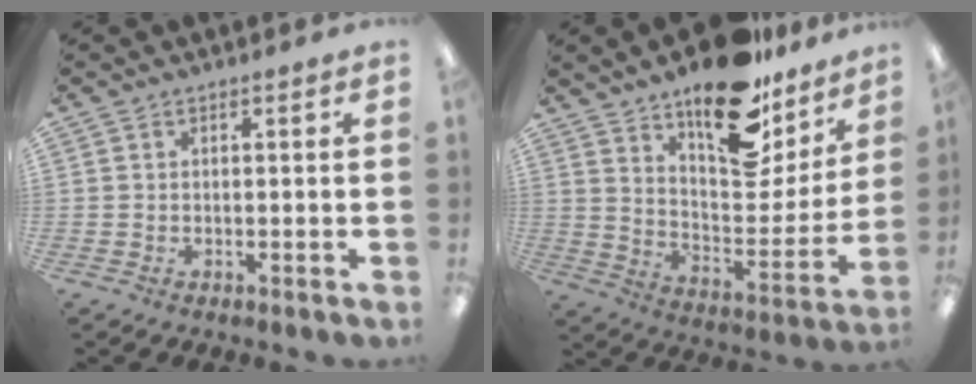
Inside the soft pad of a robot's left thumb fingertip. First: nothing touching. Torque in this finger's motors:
{"motor_torque": [0.89, 1.55, 1.54, -1.23, 0.21]}